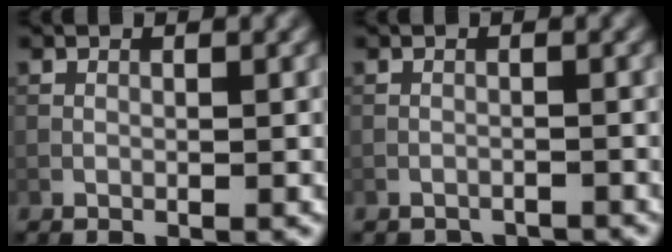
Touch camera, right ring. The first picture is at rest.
{"total": 2.6, "force": [-2.6, 0.5, 0.1], "torque": [-0.007, -0.001, -0.037]}